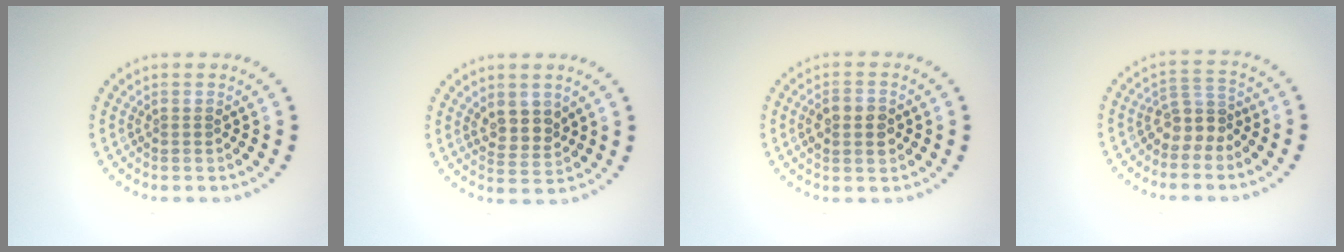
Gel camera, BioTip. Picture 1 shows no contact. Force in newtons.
{"total": 2.6, "press": 2.3, "slide": 1.2}
{"total": 3.1, "press": 3.1, "slide": 0.1}
{"total": 2.8, "press": 2.1, "slide": 1.9}